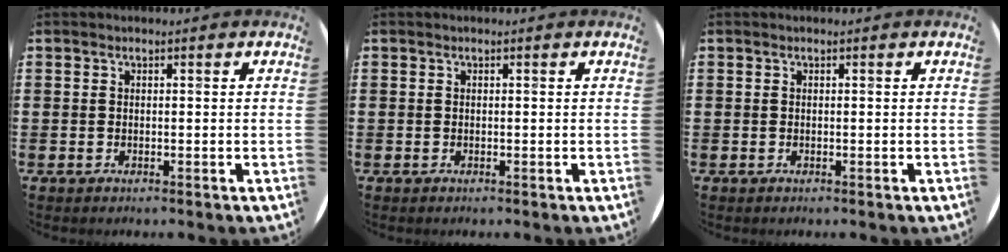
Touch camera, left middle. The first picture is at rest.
{"total": 0.0}
{"total": 0.0}